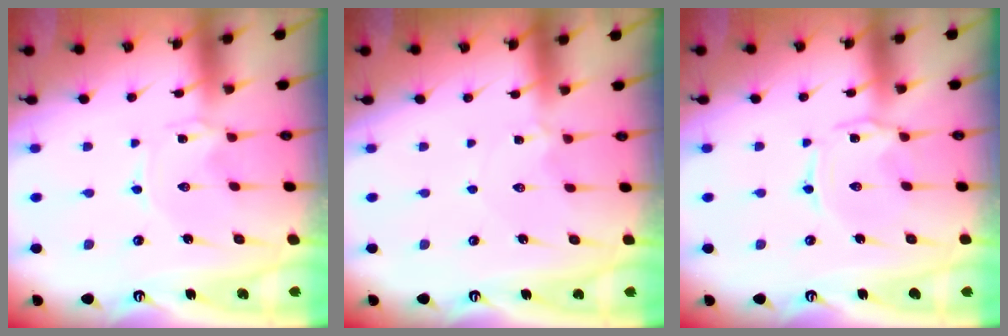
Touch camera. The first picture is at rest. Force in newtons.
{"total": 1.8, "press": 1.8, "slide": 0.4}
{"total": 1.5, "press": 1.5, "slide": 0.4}